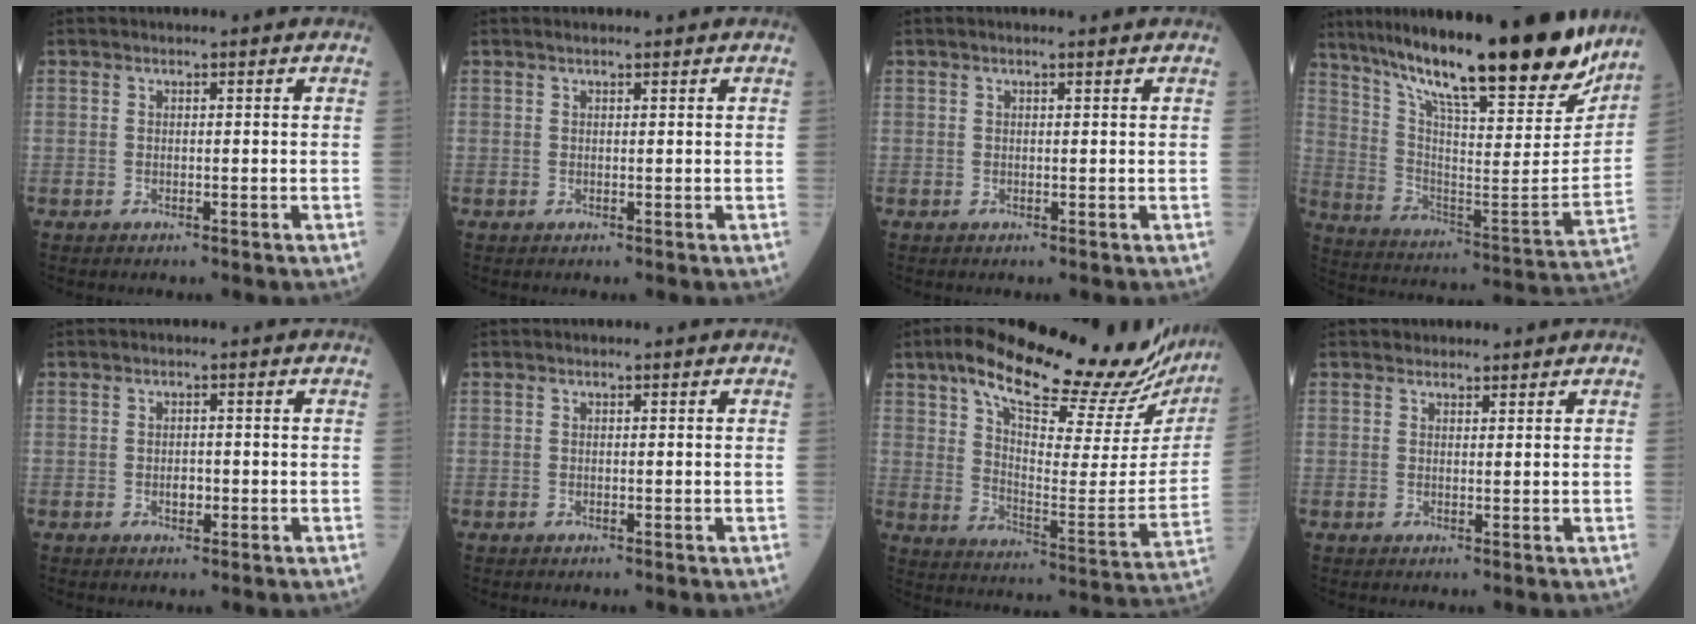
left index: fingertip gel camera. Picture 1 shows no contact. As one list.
[{"total": 1.5, "force": [1.3, 0.2, 0.8], "torque": [-0.013, 0.017, 0.022]}, {"total": 0.9, "force": [0.7, 0.0, 0.6], "torque": [-0.013, 0.003, 0.012]}, {"total": 29.3, "force": [23.8, 3.5, 16.7], "torque": [-0.281, -0.054, 0.351]}, {"total": 1.4, "force": [-0.4, 0.9, 1.0], "torque": [-0.019, 0.002, -0.004]}, {"total": 0.0}, {"total": 29.6, "force": [24.6, 6.5, 15.2], "torque": [-0.238, -0.036, 0.323]}, {"total": 2.0, "force": [1.8, 0.8, 0.1], "torque": [0.001, 0.012, 0.027]}]